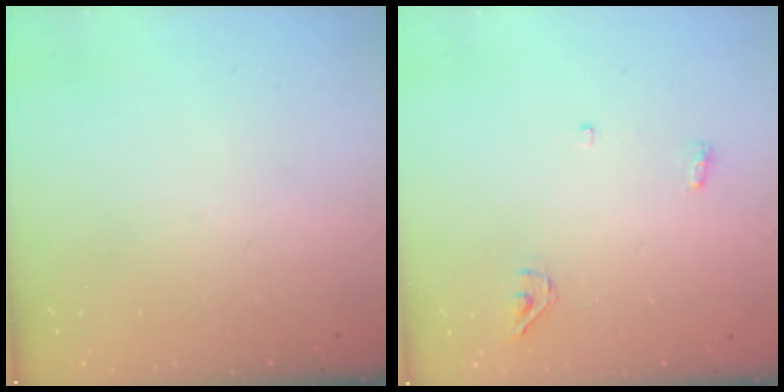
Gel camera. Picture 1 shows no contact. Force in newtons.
{"total": 3.2, "press": 3.0, "slide": 1.2}